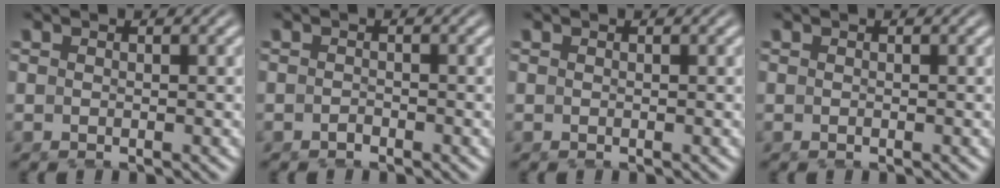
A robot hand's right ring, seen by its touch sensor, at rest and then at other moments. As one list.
[{"total": 0.9, "force": [-0.9, -0.2, -0.2], "torque": [0.006, -0.006, -0.011]}, {"total": 0.0}, {"total": 0.0}]